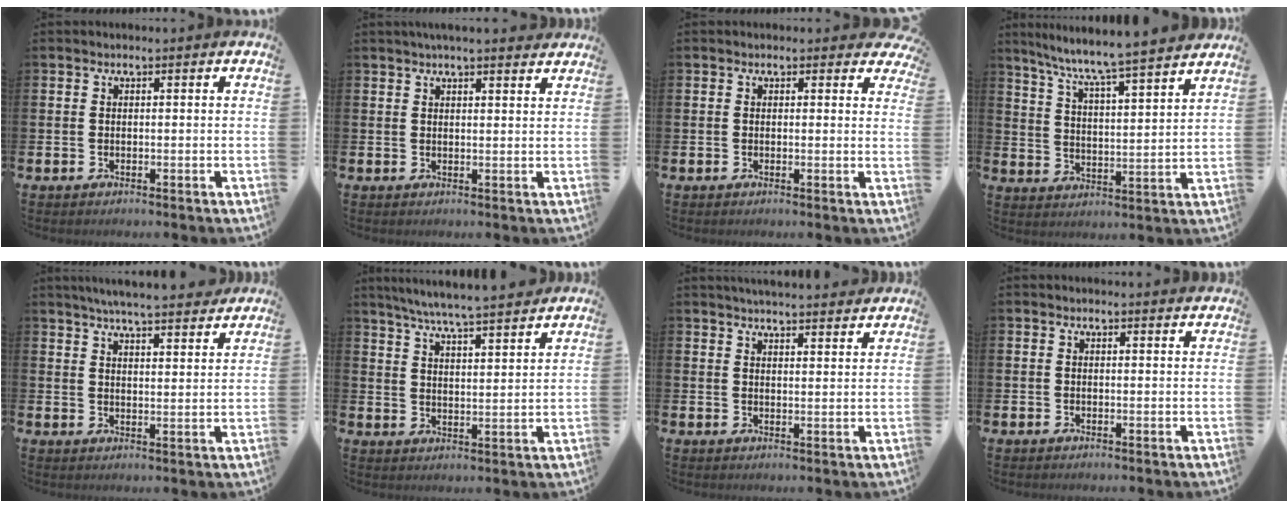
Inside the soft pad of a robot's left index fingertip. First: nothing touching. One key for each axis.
{"total": 3.1, "fx": 3.0, "fy": 0.1, "fz": 0.8, "tx": -0.008, "ty": -0.013, "tz": 0.051}
{"total": 1.0, "fx": 0.7, "fy": 0.7, "fz": 0.1, "tx": 0.006, "ty": 0.005, "tz": 0.010}
{"total": 7.5, "fx": 7.1, "fy": -0.5, "fz": 2.3, "tx": -0.077, "ty": -0.058, "tz": 0.121}
{"total": 5.8, "fx": 5.7, "fy": 0.0, "fz": 1.2, "tx": -0.025, "ty": -0.035, "tz": 0.099}
{"total": 6.8, "fx": 6.5, "fy": -0.2, "fz": 1.9, "tx": -0.057, "ty": -0.041, "tz": 0.114}
{"total": 4.2, "fx": 4.2, "fy": -0.1, "fz": 0.4, "tx": -0.009, "ty": -0.023, "tz": 0.075}
{"total": 0.7, "fx": 0.6, "fy": 0.0, "fz": 0.1, "tx": 0.011, "ty": -0.005, "tz": 0.009}